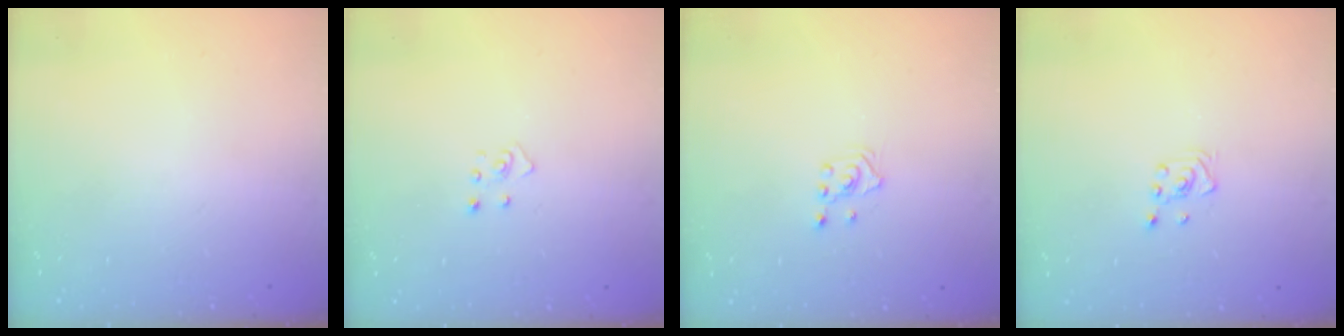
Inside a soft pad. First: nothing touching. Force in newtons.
{"total": 2.5, "press": 2.4, "slide": 0.3}
{"total": 2.1, "press": 1.8, "slide": 0.9}
{"total": 2.8, "press": 2.6, "slide": 1.0}